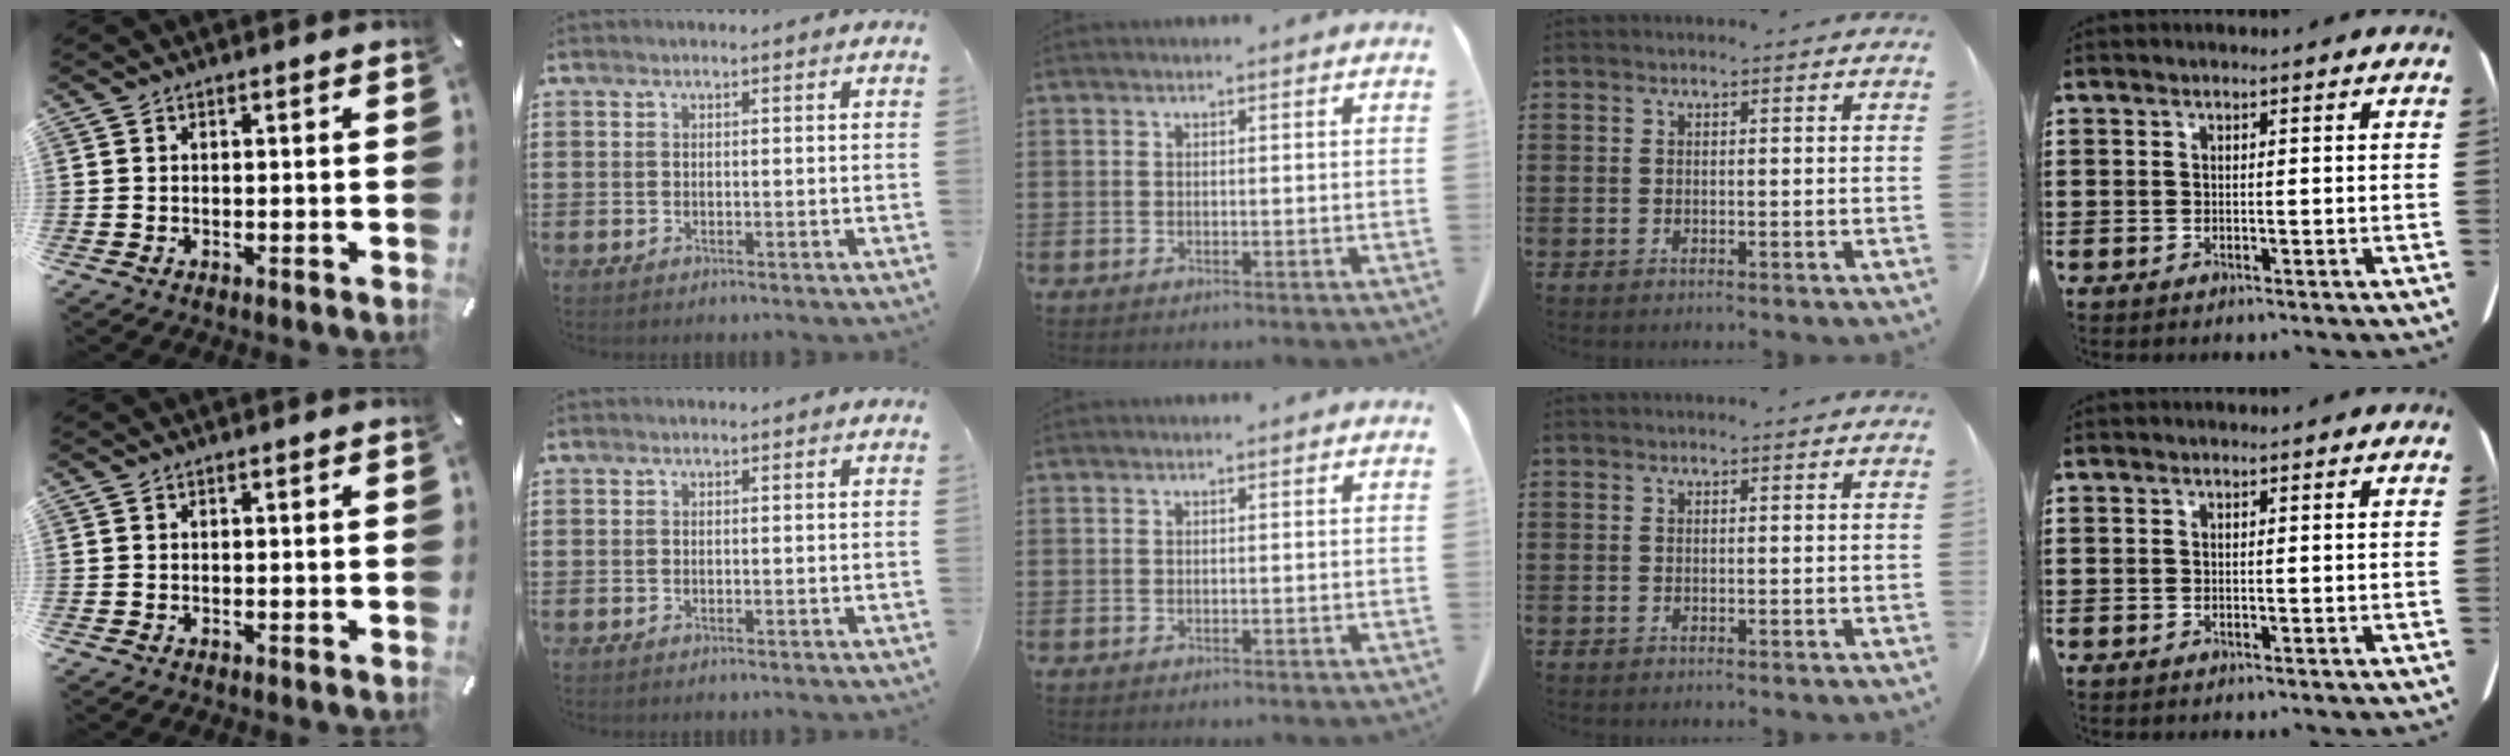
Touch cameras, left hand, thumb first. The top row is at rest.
{}